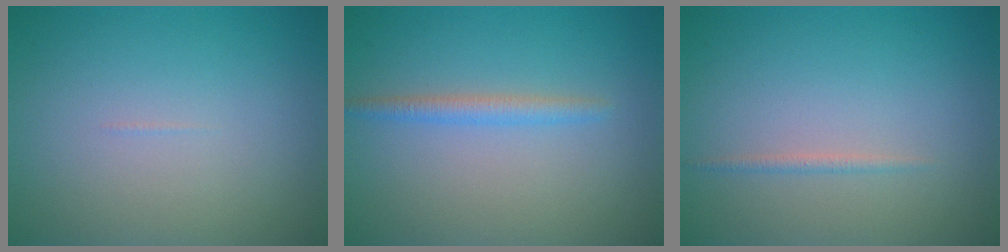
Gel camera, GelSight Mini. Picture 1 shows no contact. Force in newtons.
{"total": 1.6, "press": 1.6, "slide": 0.0}
{"total": 0.8, "press": 0.7, "slide": 0.1}